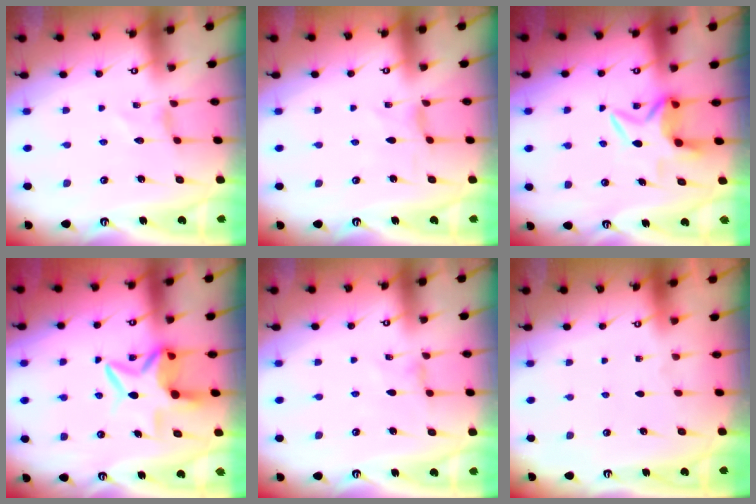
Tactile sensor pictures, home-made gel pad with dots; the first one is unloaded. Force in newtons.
{"total": 0.0}
{"total": 6.7, "press": 6.6, "slide": 1.0}
{"total": 7.2, "press": 7.1, "slide": 0.8}
{"total": 0.0}
{"total": 0.0}